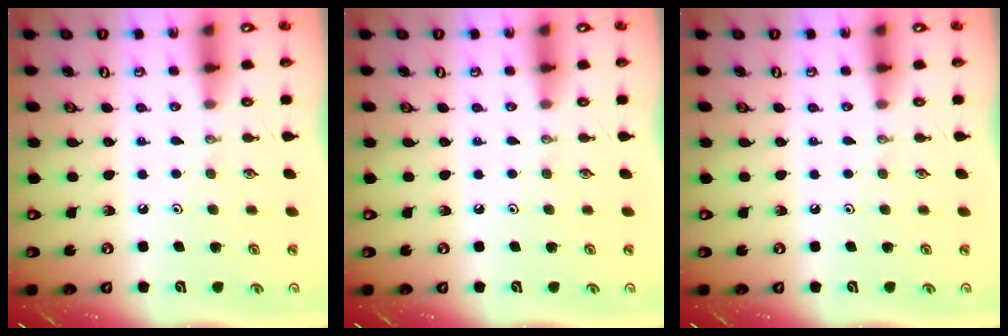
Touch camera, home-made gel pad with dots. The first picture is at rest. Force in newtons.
{"total": 0.0}
{"total": 0.0}